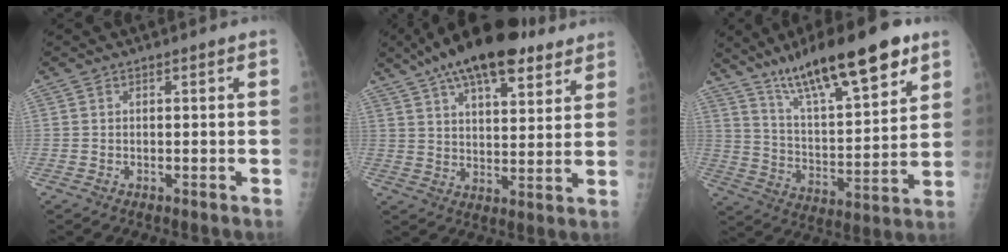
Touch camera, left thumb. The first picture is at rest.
{"total": 20.3, "force": [13.4, 8.1, 12.9], "torque": [-0.188, -0.018, 0.209]}
{"total": 21.5, "force": [13.9, 5.5, 15.5], "torque": [-0.229, -0.051, 0.235]}